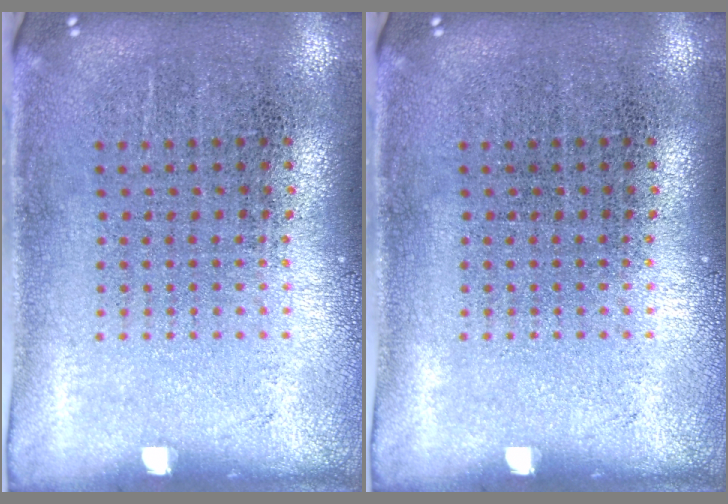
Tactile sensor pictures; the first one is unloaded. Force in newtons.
{"total": 0.0}